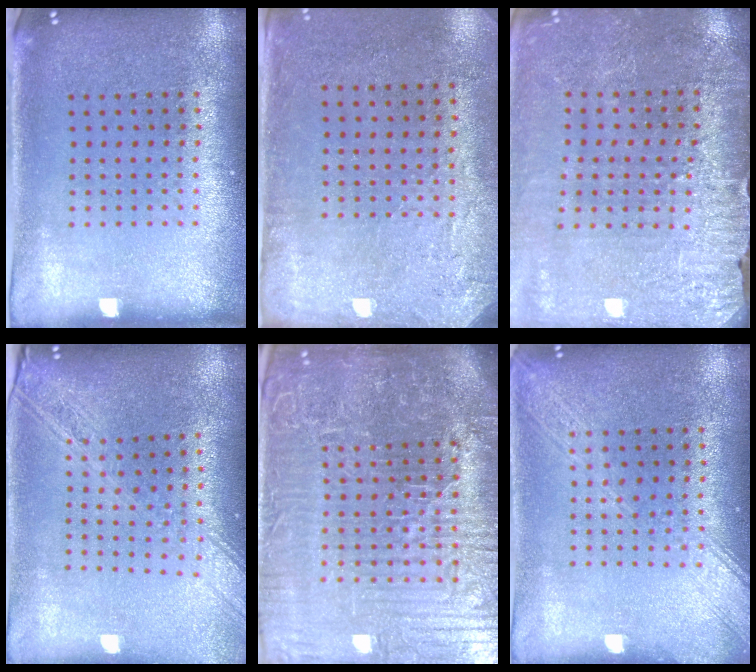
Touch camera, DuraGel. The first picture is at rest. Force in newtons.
{"total": 2.8, "press": 2.3, "slide": 1.6}
{"total": 3.0, "press": 3.0, "slide": 0.2}
{"total": 2.1, "press": 1.8, "slide": 1.1}
{"total": 7.6, "press": 6.7, "slide": 3.6}
{"total": 2.0, "press": 2.0, "slide": 0.3}